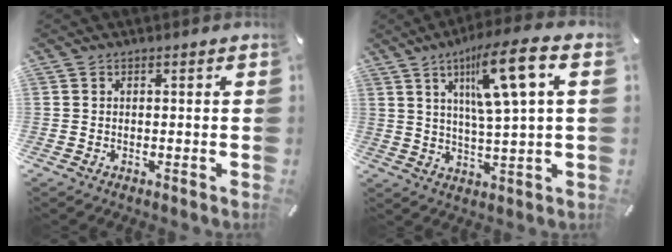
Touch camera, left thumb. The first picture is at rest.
{"total": 13.5, "force": [5.9, 2.2, 12.0], "torque": [-0.201, -0.019, 0.091]}